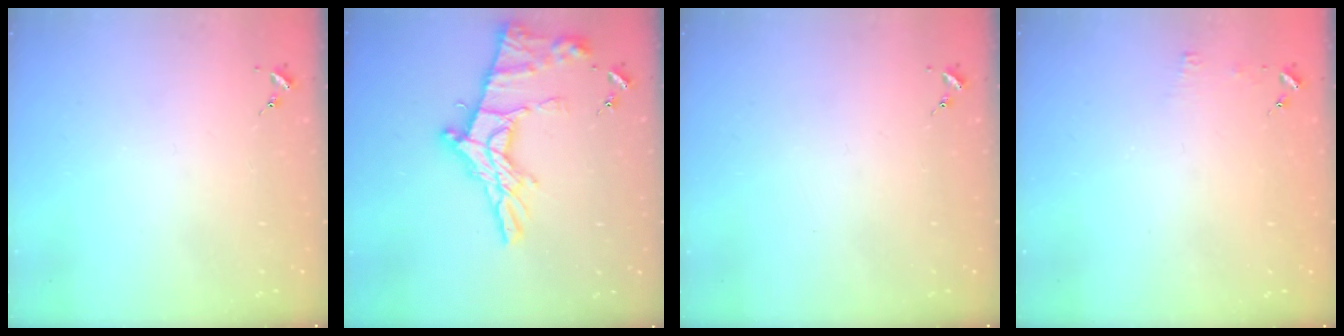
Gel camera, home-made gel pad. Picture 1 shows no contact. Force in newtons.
{"total": 19.8, "press": 19.7, "slide": 1.7}
{"total": 0.0}
{"total": 3.5, "press": 3.5, "slide": 0.3}